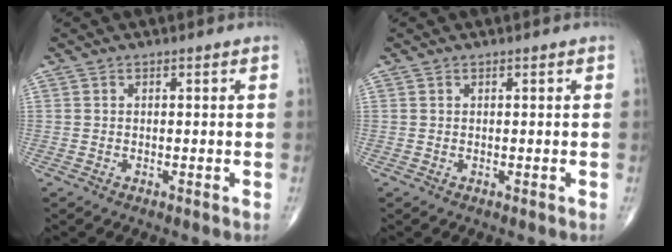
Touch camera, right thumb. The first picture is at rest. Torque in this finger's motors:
{"motor_torque": [0.22, -0.02, -0.06, 0.00, 0.00]}